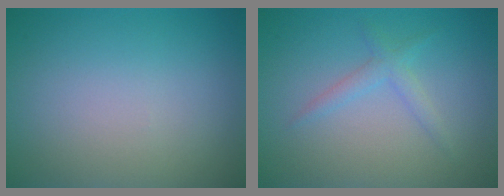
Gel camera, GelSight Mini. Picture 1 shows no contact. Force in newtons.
{"total": 1.6, "press": 1.6, "slide": 0.1}